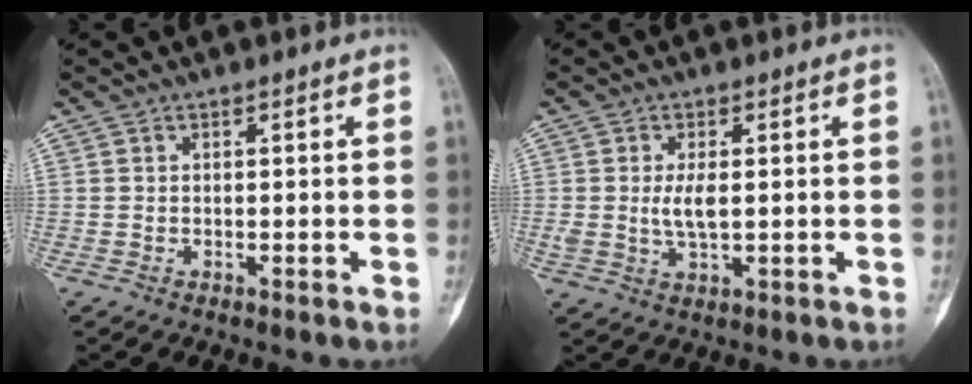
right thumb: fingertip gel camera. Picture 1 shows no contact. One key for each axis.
{"total": 4.2, "fx": 0.4, "fy": 1.7, "fz": 3.8, "tx": -0.078, "ty": -0.009, "tz": 0.012}